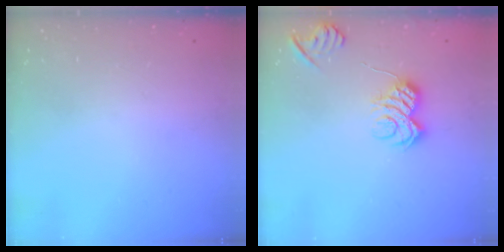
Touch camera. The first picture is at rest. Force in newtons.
{"total": 9.0, "press": 9.0, "slide": 0.7}